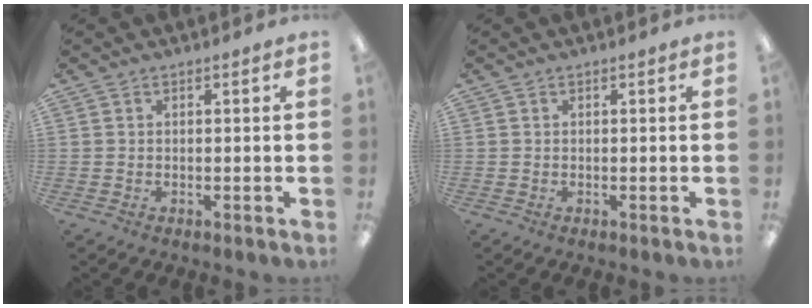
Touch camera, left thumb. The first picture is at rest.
{"total": 0.0}